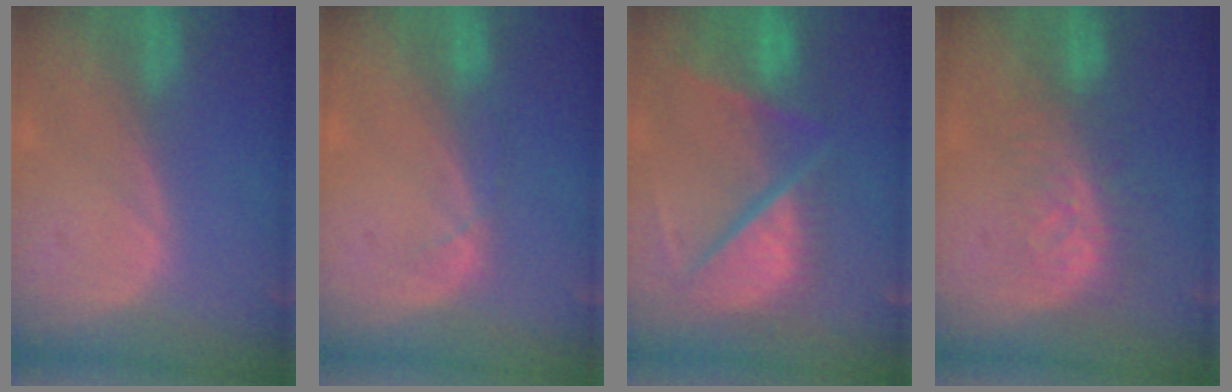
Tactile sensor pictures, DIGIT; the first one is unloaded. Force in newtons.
{"total": 1.4, "press": 1.3, "slide": 0.3}
{"total": 11.7, "press": 9.8, "slide": 6.5}
{"total": 8.2, "press": 7.2, "slide": 3.9}